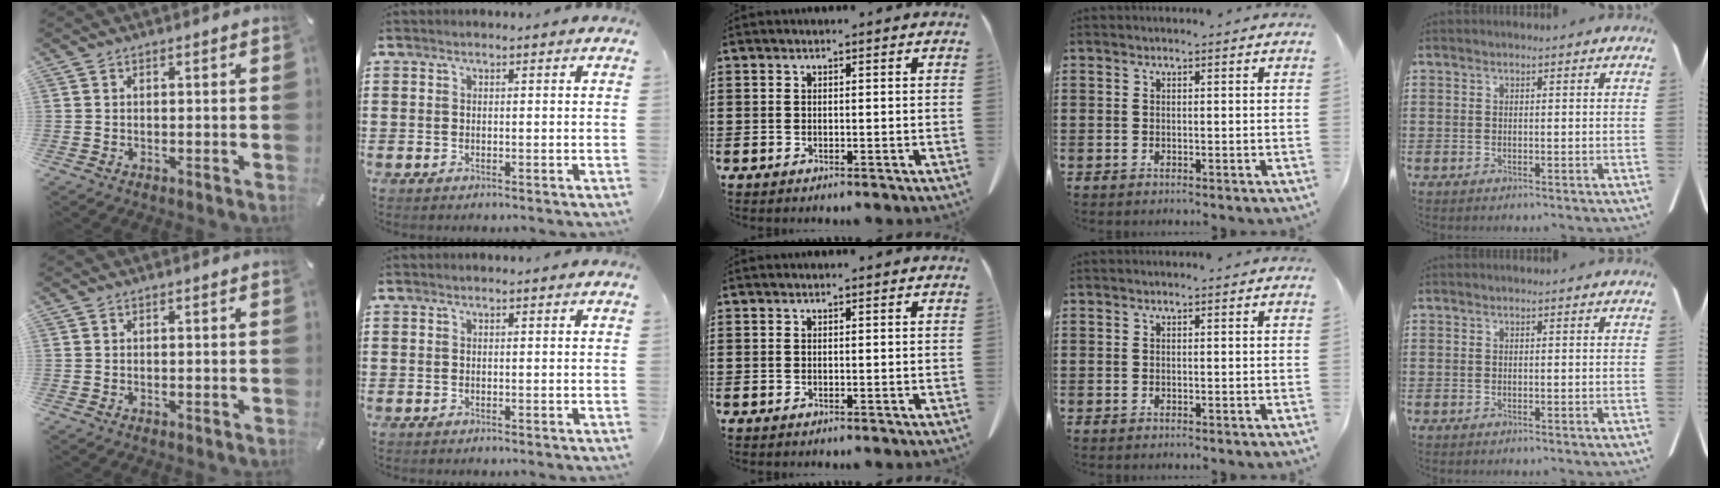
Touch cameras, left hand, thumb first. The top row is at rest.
{}